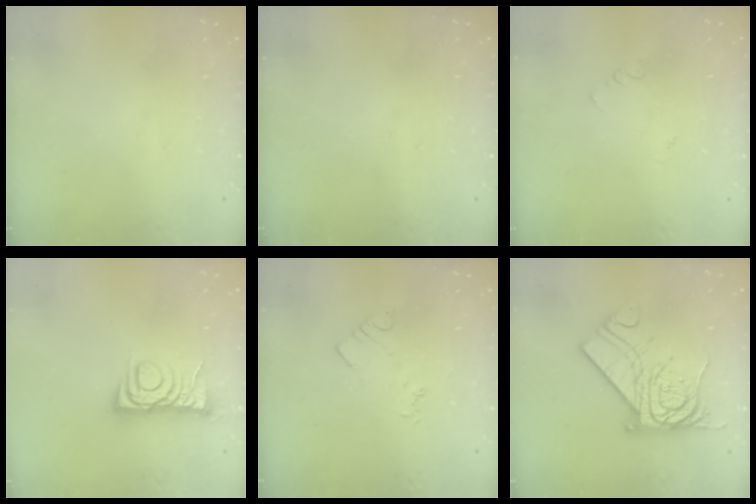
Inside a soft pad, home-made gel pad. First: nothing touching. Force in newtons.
{"total": 0.0}
{"total": 1.9, "press": 1.9, "slide": 0.4}
{"total": 6.8, "press": 6.8, "slide": 0.6}
{"total": 2.3, "press": 2.3, "slide": 0.3}
{"total": 16.9, "press": 16.9, "slide": 1.2}